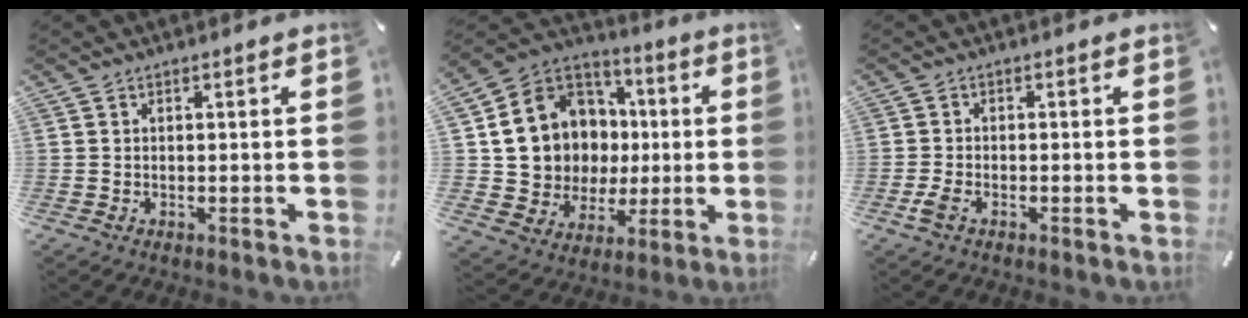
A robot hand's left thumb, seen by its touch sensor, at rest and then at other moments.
{"total": 14.9, "force": [1.8, 14.0, 4.7], "torque": [-0.107, -0.018, 0.059]}
{"total": 2.5, "force": [-1.3, 1.1, 1.7], "torque": [-0.043, 0.000, -0.027]}